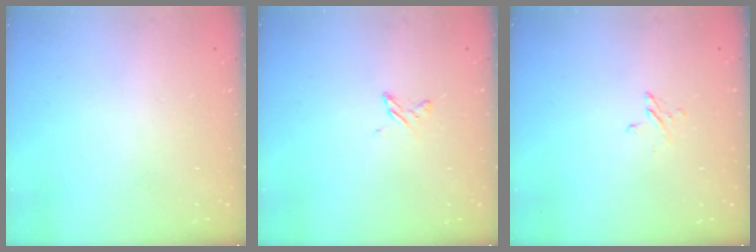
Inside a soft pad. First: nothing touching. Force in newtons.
{"total": 3.0, "press": 2.9, "slide": 0.4}
{"total": 2.4, "press": 2.4, "slide": 0.2}